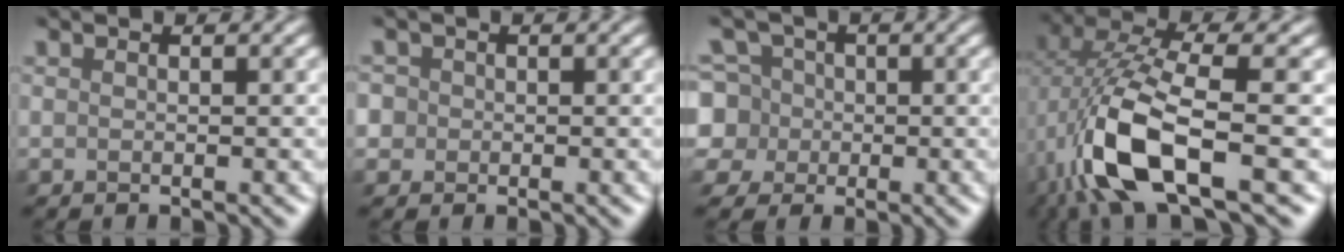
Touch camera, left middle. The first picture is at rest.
{"total": 2.7, "force": [-0.2, 2.7, 0.6], "torque": [0.004, 0.027, -0.037]}
{"total": 7.5, "force": [-1.3, 7.2, 1.7], "torque": [-0.052, 0.014, -0.055]}
{"total": 9.5, "force": [-2.6, 3.0, 8.6], "torque": [-0.194, 0.000, -0.057]}